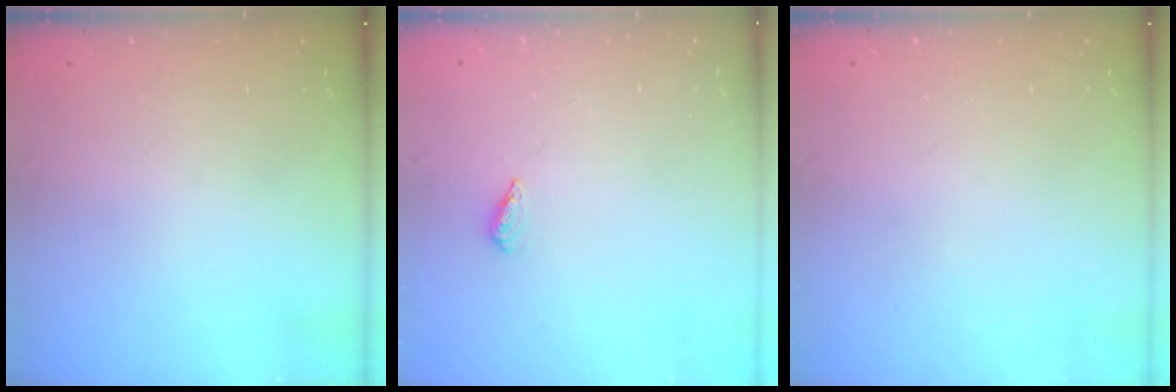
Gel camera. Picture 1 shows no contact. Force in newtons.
{"total": 2.1, "press": 1.9, "slide": 0.8}
{"total": 0.0}